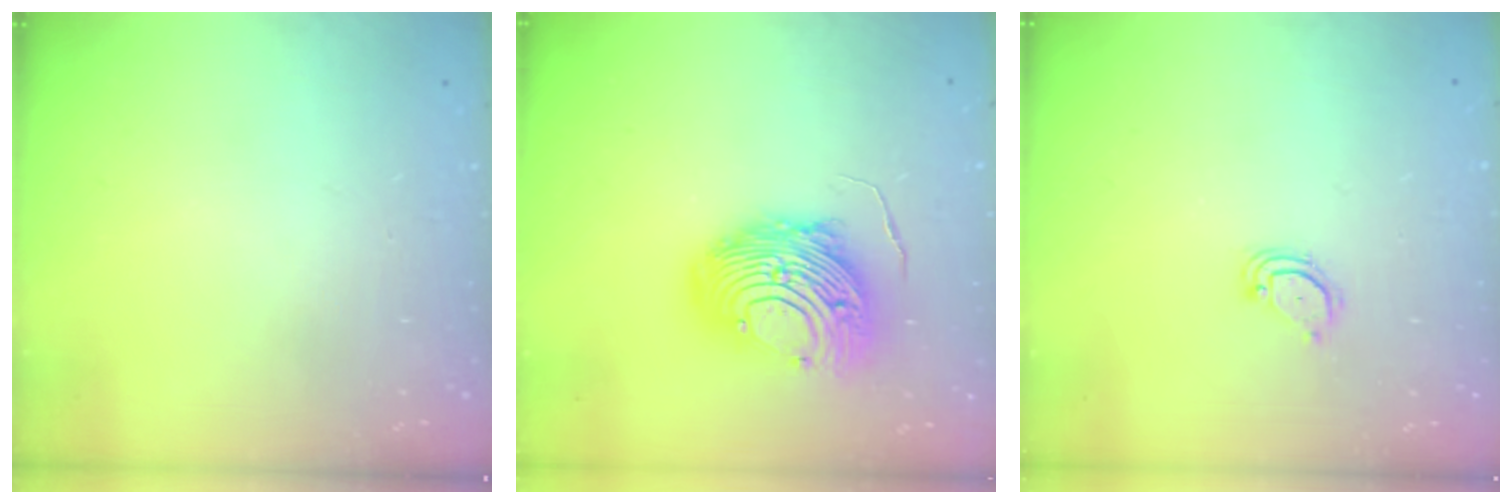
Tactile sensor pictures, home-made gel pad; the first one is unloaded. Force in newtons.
{"total": 14.7, "press": 14.6, "slide": 1.4}
{"total": 3.3, "press": 3.3, "slide": 0.3}